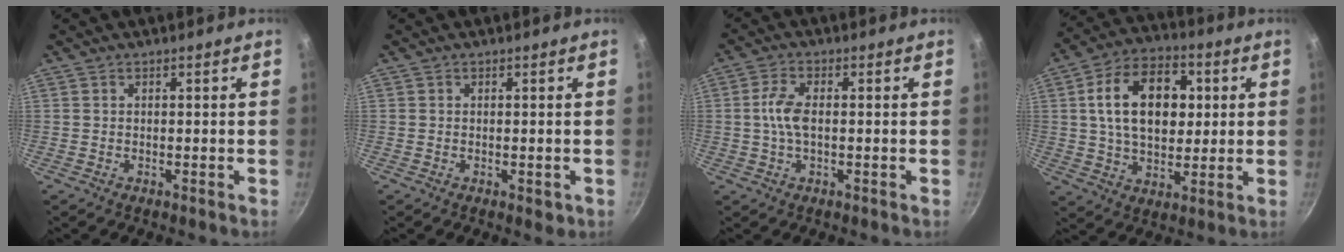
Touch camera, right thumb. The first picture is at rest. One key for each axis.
{"total": 1.5, "fx": -0.4, "fy": 0.8, "fz": 1.2, "tx": -0.016, "ty": -0.004, "tz": -0.005}
{"total": 5.2, "fx": 0.0, "fy": 2.6, "fz": 4.5, "tx": -0.098, "ty": 0.011, "tz": -0.006}
{"total": 17.1, "fx": 3.2, "fy": 11.3, "fz": 12.5, "tx": -0.174, "ty": 0.011, "tz": 0.044}